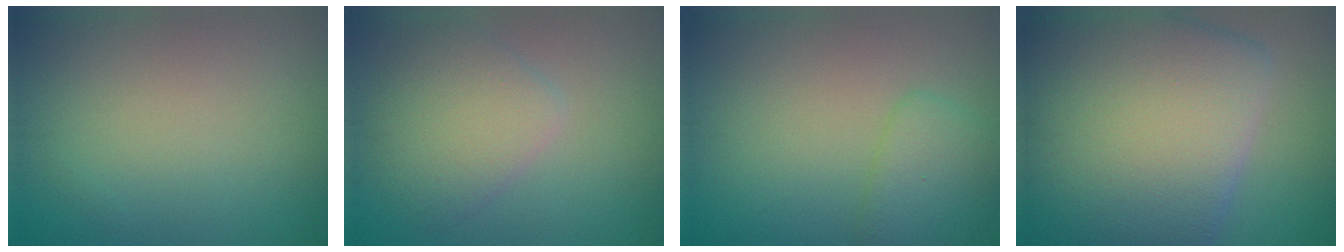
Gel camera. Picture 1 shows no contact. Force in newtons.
{"total": 4.1, "press": 4.1, "slide": 0.2}
{"total": 2.9, "press": 2.9, "slide": 0.1}
{"total": 15.9, "press": 15.9, "slide": 1.0}